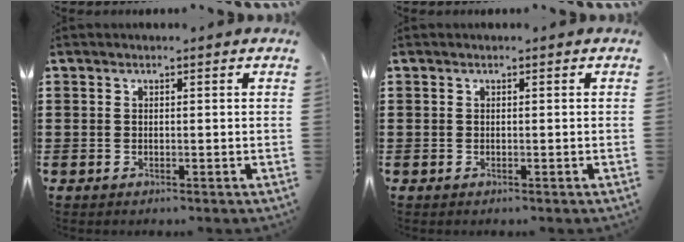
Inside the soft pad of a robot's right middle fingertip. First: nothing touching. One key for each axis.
{"total": 0.0}